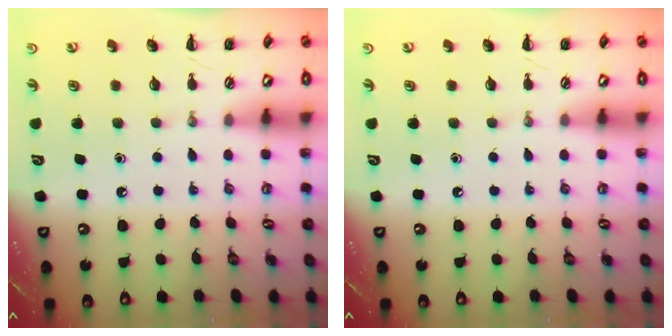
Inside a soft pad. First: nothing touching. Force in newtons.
{"total": 0.0}